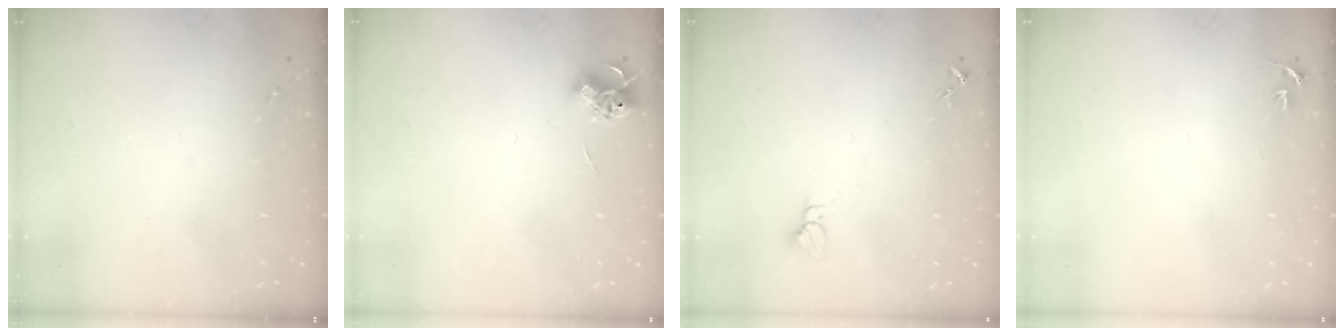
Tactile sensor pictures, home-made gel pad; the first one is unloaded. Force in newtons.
{"total": 6.5, "press": 6.5, "slide": 0.8}
{"total": 2.8, "press": 2.8, "slide": 0.1}
{"total": 3.1, "press": 3.1, "slide": 0.3}